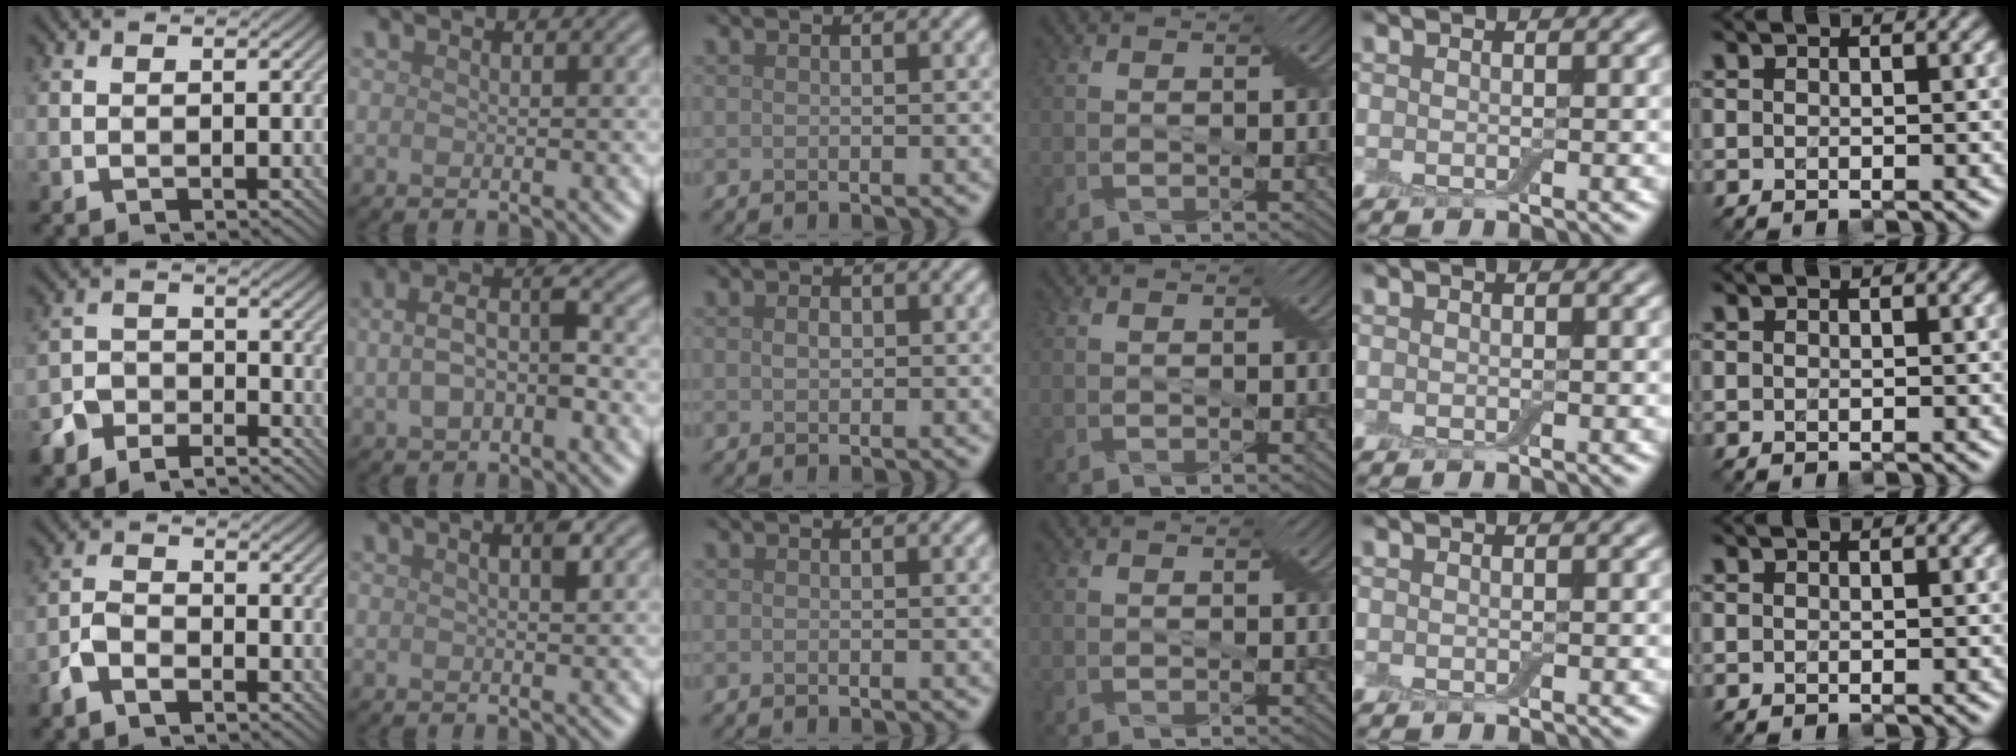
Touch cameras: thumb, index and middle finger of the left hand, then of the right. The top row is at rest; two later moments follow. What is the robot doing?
{"motion": "squeeze", "object": "air blower"}